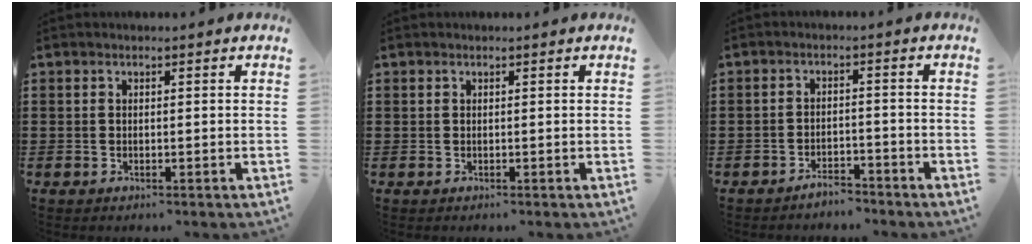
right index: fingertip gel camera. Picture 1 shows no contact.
{"total": 0.0}
{"total": 3.0, "force": [-2.9, 0.4, 0.3], "torque": [-0.011, 0.002, -0.059]}